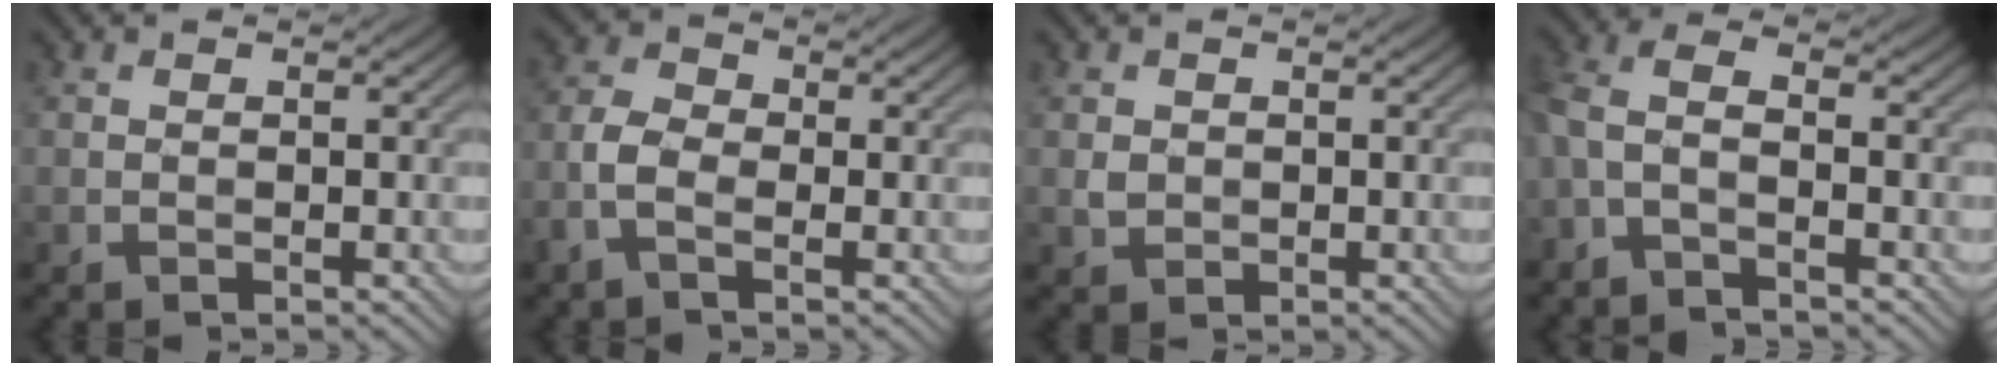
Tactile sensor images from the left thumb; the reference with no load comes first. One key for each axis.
{"total": 3.9, "fx": -1.5, "fy": 2.2, "fz": 2.8, "tx": -0.075, "ty": 0.006, "tz": -0.042}
{"total": 1.5, "fx": 0.2, "fy": 1.4, "fz": 0.5, "tx": -0.017, "ty": -0.004, "tz": 0.005}
{"total": 3.5, "fx": -1.9, "fy": 1.4, "fz": 2.6, "tx": -0.069, "ty": 0.009, "tz": -0.048}